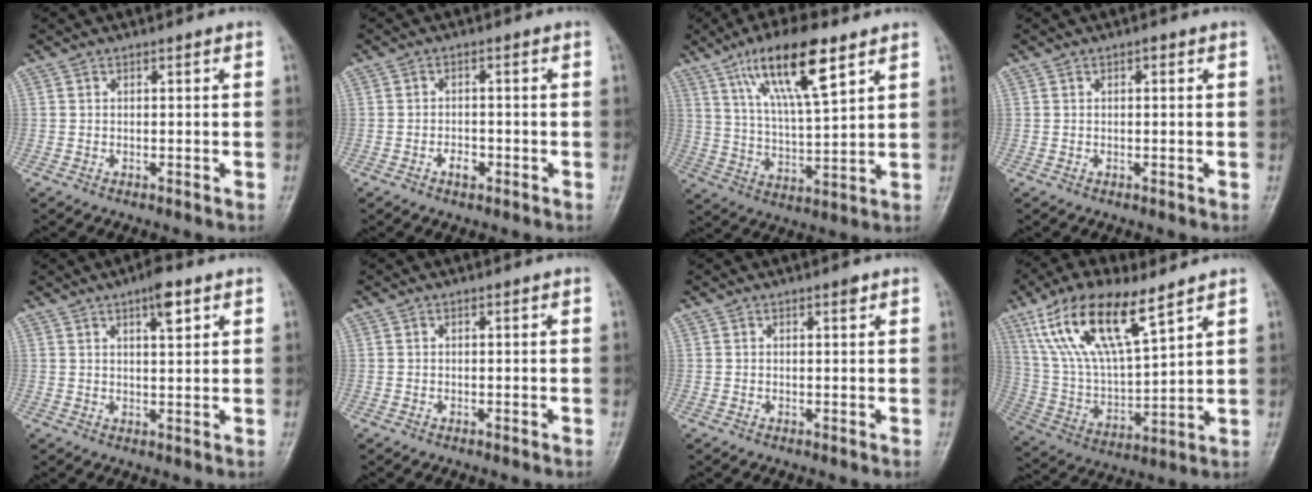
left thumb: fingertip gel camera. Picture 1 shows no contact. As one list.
[{"total": 2.5, "force": [-1.2, 1.5, 1.6], "torque": [-0.019, 0.009, -0.020]}, {"total": 14.9, "force": [8.3, 3.9, 11.8], "torque": [-0.199, -0.029, 0.153]}, {"total": 0.7, "force": [0.2, 0.3, 0.6], "torque": [-0.006, 0.002, 0.002]}, {"total": 4.8, "force": [2.6, 1.5, 3.8], "torque": [-0.051, -0.009, 0.039]}, {"total": 0.0}, {"total": 1.0, "force": [0.6, 0.3, 0.7], "torque": [-0.009, -0.003, 0.008]}, {"total": 18.3, "force": [10.5, 6.4, 13.5], "torque": [-0.249, -0.033, 0.209]}]